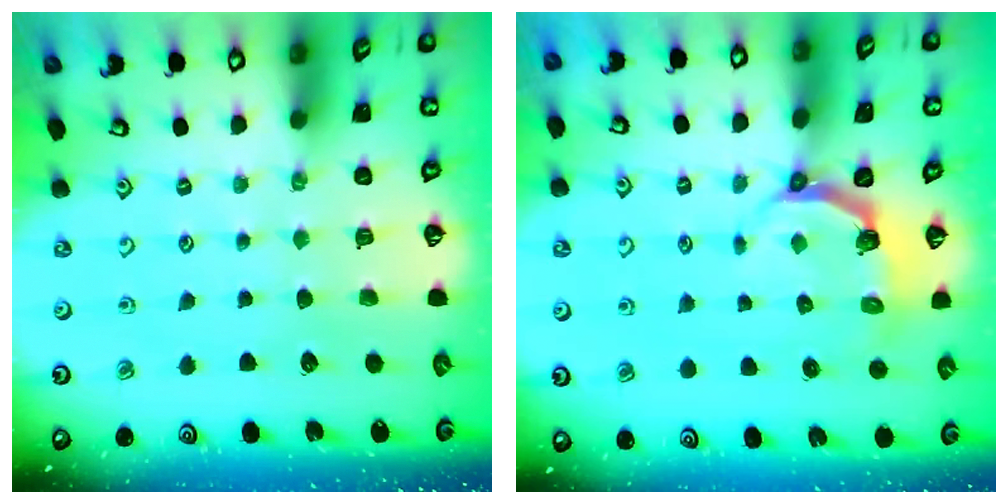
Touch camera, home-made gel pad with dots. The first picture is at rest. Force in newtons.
{"total": 4.3, "press": 2.9, "slide": 3.1}